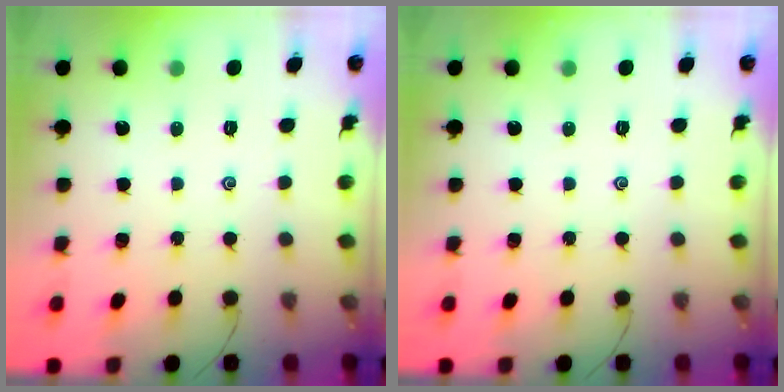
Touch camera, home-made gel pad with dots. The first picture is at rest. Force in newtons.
{"total": 0.0}